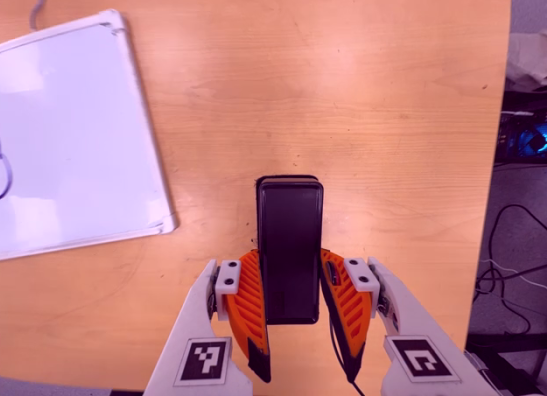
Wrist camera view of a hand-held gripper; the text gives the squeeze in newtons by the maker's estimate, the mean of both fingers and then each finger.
{"total": 4.1, "left": 2.7, "right": 5.4}